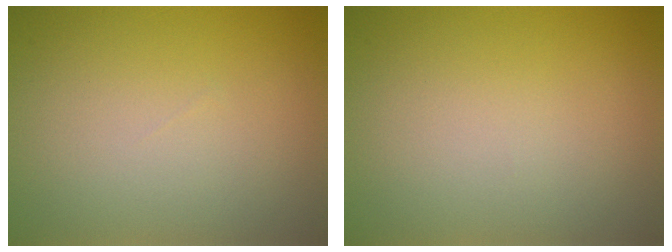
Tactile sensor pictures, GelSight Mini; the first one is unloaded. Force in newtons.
{"total": 0.0}